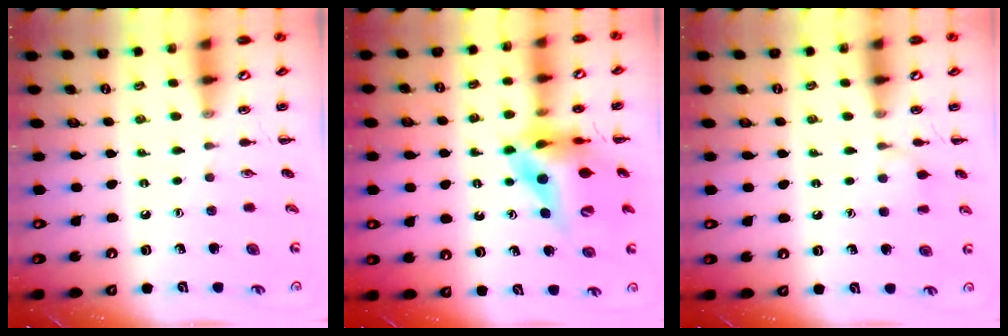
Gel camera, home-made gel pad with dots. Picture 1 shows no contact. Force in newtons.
{"total": 12.7, "press": 12.1, "slide": 3.8}
{"total": 6.6, "press": 6.2, "slide": 2.1}